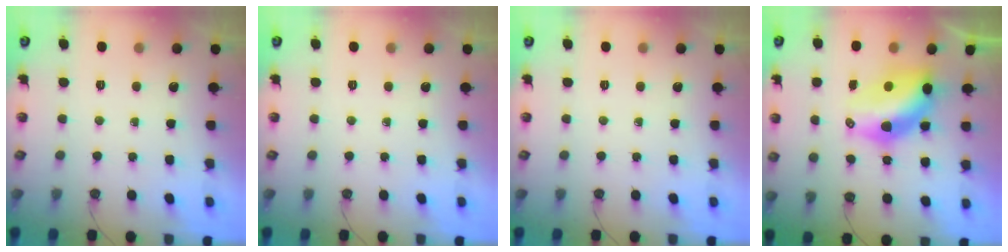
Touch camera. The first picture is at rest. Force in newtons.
{"total": 0.0}
{"total": 0.0}
{"total": 10.8, "press": 10.8, "slide": 0.8}